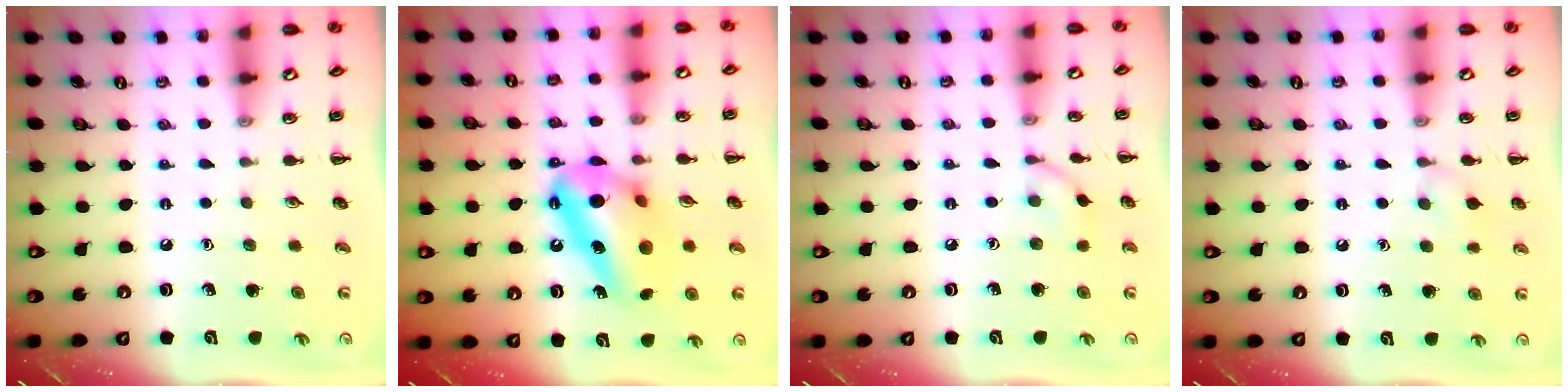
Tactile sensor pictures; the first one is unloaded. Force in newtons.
{"total": 16.2, "press": 16.2, "slide": 0.3}
{"total": 5.9, "press": 5.8, "slide": 1.1}
{"total": 6.7, "press": 6.3, "slide": 2.3}